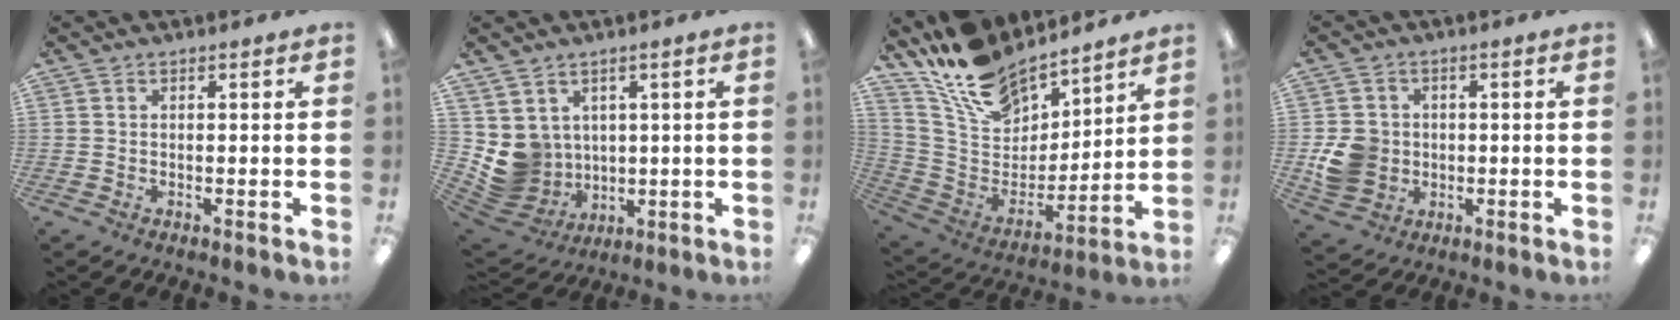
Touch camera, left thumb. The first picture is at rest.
{"total": 7.8, "force": [2.6, 7.3, 0.9], "torque": [-0.062, -0.032, 0.061]}
{"total": 16.9, "force": [14.5, 6.8, 5.4], "torque": [-0.138, -0.098, 0.270]}
{"total": 7.9, "force": [-0.5, 7.3, 2.8], "torque": [-0.065, 0.013, -0.005]}